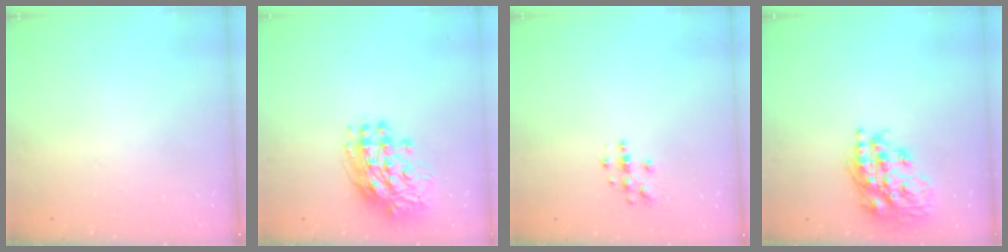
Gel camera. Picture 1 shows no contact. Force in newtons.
{"total": 12.2, "press": 12.1, "slide": 1.3}
{"total": 3.6, "press": 3.6, "slide": 0.5}
{"total": 19.9, "press": 19.8, "slide": 2.4}